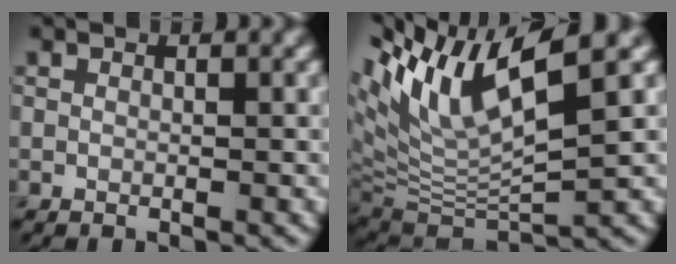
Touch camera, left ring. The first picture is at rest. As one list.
[{"total": 10.9, "force": [4.9, 3.0, 9.2], "torque": [-0.188, 0.006, 0.095]}]